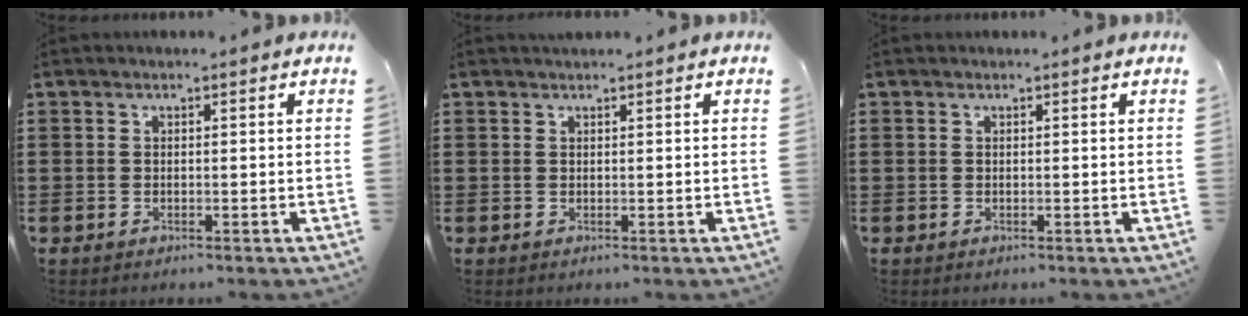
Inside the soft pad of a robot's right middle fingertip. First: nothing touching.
{"total": 0.6, "force": [0.5, 0.1, 0.1], "torque": [-0.003, 0.000, 0.010]}
{"total": 0.0}